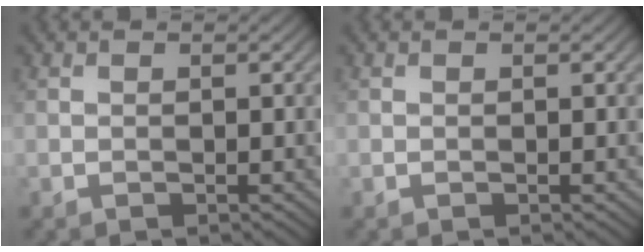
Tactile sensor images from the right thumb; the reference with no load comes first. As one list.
[{"total": 0.0}]